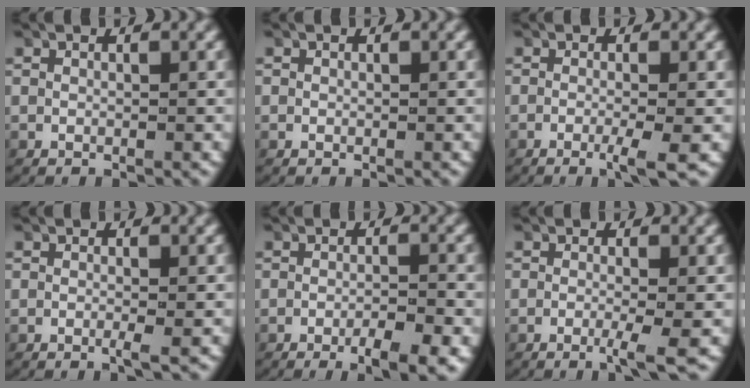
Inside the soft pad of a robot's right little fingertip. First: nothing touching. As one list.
[{"total": 0.0}, {"total": 2.7, "force": [-1.3, 0.1, 2.3], "torque": [-0.034, -0.003, -0.027]}, {"total": 1.0, "force": [-0.3, 0.0, 1.0], "torque": [-0.014, 0.001, -0.011]}, {"total": 3.7, "force": [-2.2, 0.8, 2.9], "torque": [-0.038, 0.001, -0.041]}, {"total": 2.5, "force": [-1.1, 0.0, 2.2], "torque": [-0.031, -0.003, -0.025]}]